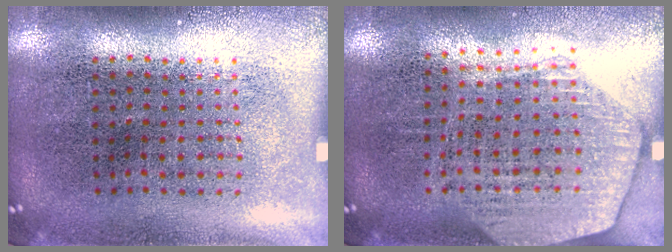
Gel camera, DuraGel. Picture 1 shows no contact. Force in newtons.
{"total": 1.6, "press": 1.4, "slide": 0.8}